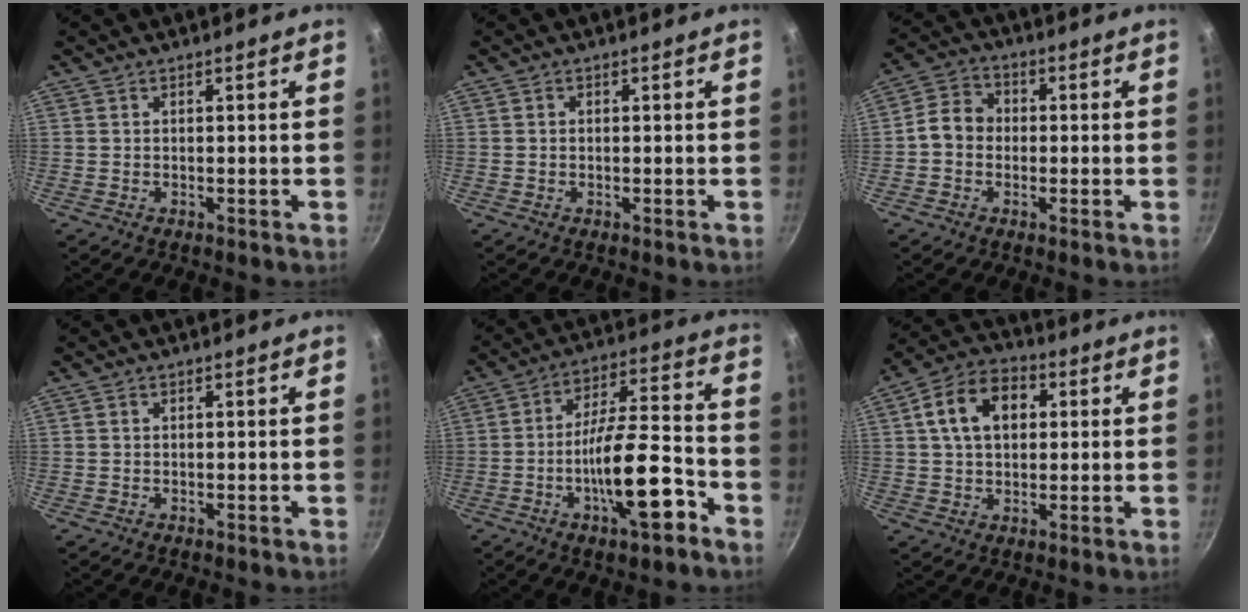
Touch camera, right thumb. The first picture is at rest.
{"total": 0.6, "force": [0.0, 0.5, 0.2], "torque": [-0.003, 0.004, -0.001]}
{"total": 6.3, "force": [-0.6, 5.3, 3.3], "torque": [-0.035, 0.018, -0.028]}
{"total": 0.0}
{"total": 15.5, "force": [-6.6, 4.7, 13.2], "torque": [-0.201, 0.046, -0.110]}
{"total": 12.0, "force": [2.8, 8.3, 8.2], "torque": [-0.117, 0.017, 0.033]}